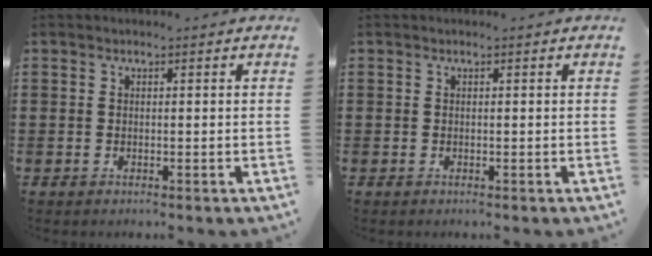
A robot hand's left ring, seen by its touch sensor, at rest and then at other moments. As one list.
[{"total": 0.0}]